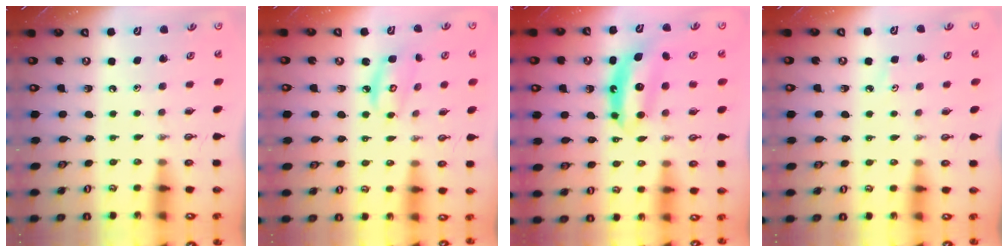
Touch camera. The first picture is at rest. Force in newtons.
{"total": 6.0, "press": 6.0, "slide": 0.1}
{"total": 7.0, "press": 7.0, "slide": 0.5}
{"total": 2.6, "press": 2.6, "slide": 0.5}